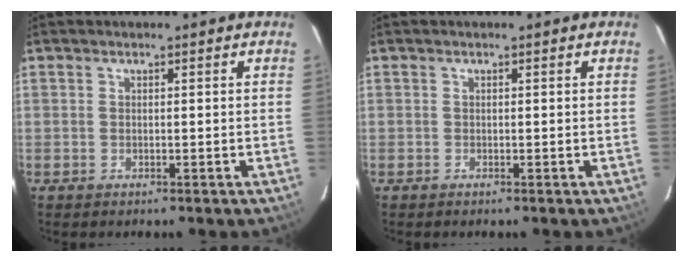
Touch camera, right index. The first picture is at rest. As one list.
[{"total": 0.0}]